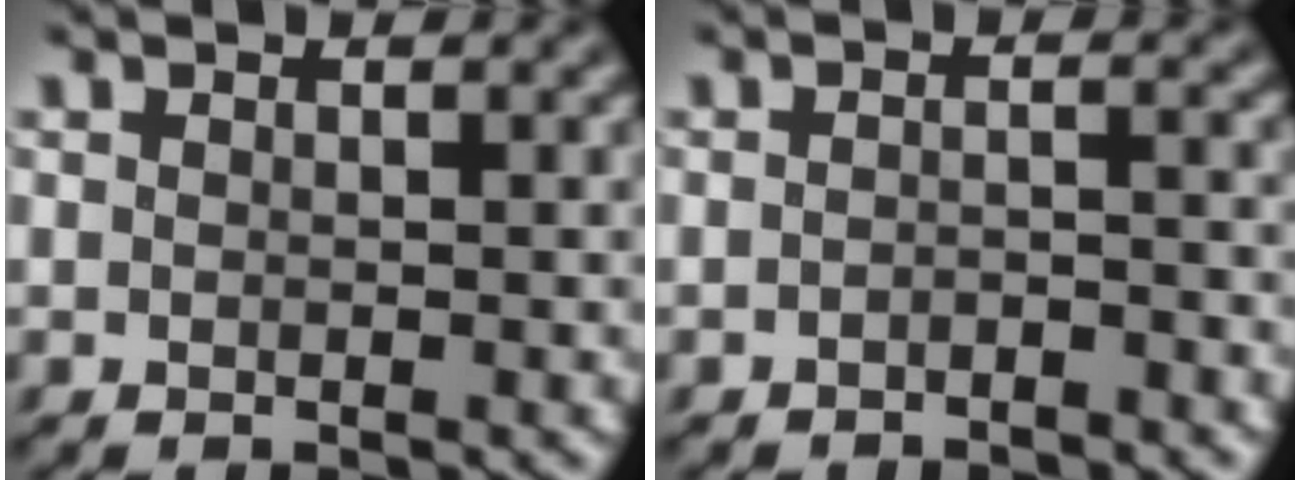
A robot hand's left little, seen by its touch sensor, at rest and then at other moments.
{"total": 1.3, "force": [-1.2, 0.2, 0.5], "torque": [-0.010, 0.006, -0.024]}